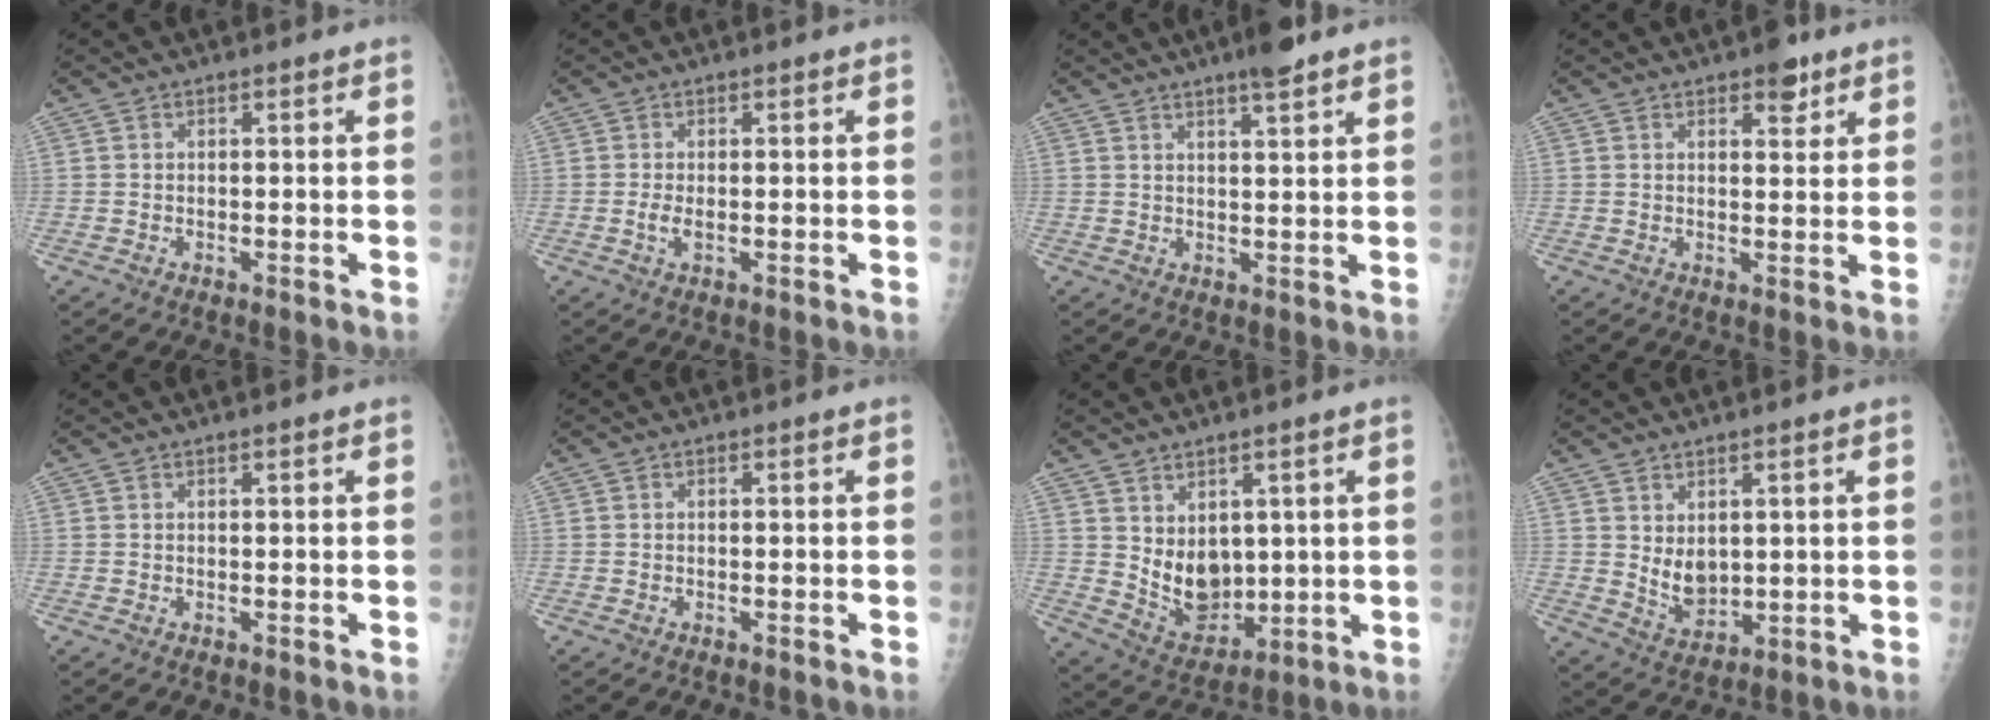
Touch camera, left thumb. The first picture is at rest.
{"total": 2.0, "force": [0.0, 0.8, 1.8], "torque": [-0.039, -0.001, 0.002]}
{"total": 4.7, "force": [3.4, 0.6, 3.2], "torque": [-0.046, -0.015, 0.052]}
{"total": 4.4, "force": [2.8, 2.1, 2.7], "torque": [-0.018, -0.012, 0.035]}
{"total": 0.6, "force": [0.4, 0.0, 0.4], "torque": [-0.007, -0.001, 0.008]}
{"total": 0.0}
{"total": 9.0, "force": [1.8, 6.3, 6.2], "torque": [-0.069, -0.031, 0.058]}
{"total": 5.9, "force": [1.8, 3.6, 4.3], "torque": [-0.056, -0.024, 0.047]}